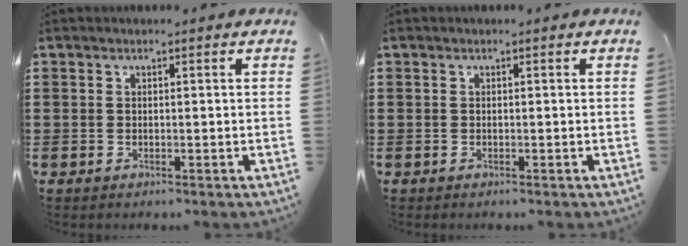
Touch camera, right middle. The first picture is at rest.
{"total": 0.0}